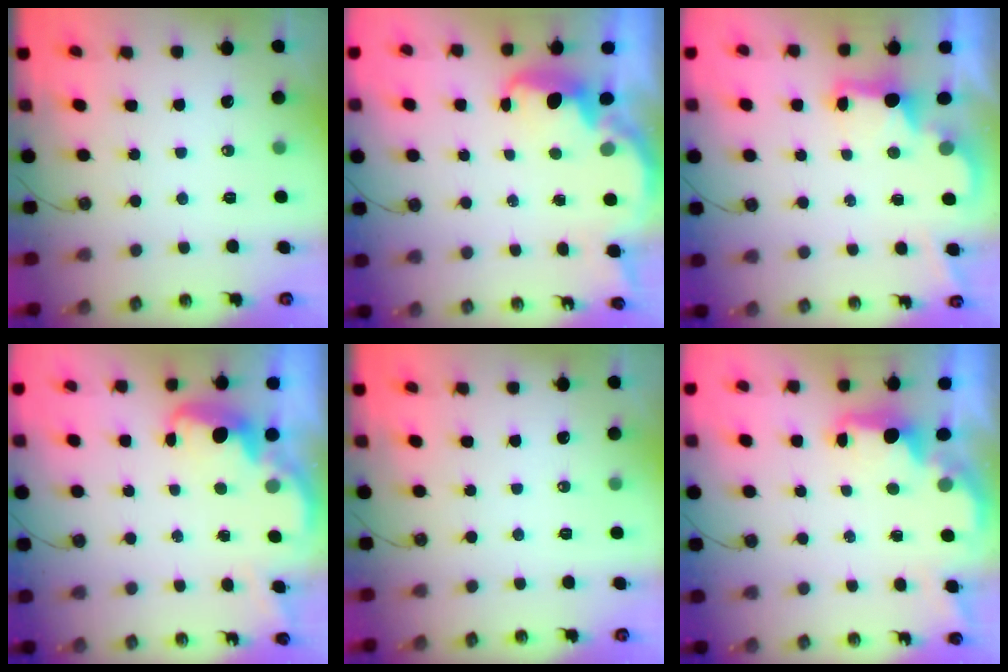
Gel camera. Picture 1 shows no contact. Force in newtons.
{"total": 3.8, "press": 3.8, "slide": 0.4}
{"total": 2.1, "press": 2.1, "slide": 0.5}
{"total": 2.7, "press": 2.6, "slide": 0.4}
{"total": 0.0}
{"total": 1.9, "press": 1.8, "slide": 0.7}